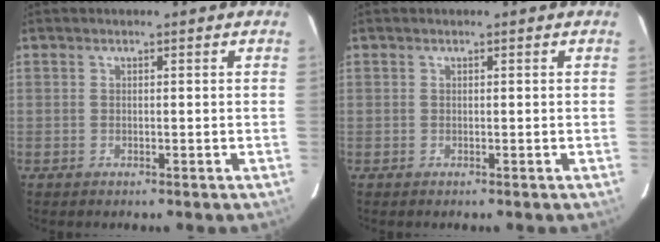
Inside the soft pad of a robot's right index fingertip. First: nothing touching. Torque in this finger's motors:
{"motor_torque": [-0.22, 0.08, -0.62, -0.11]}